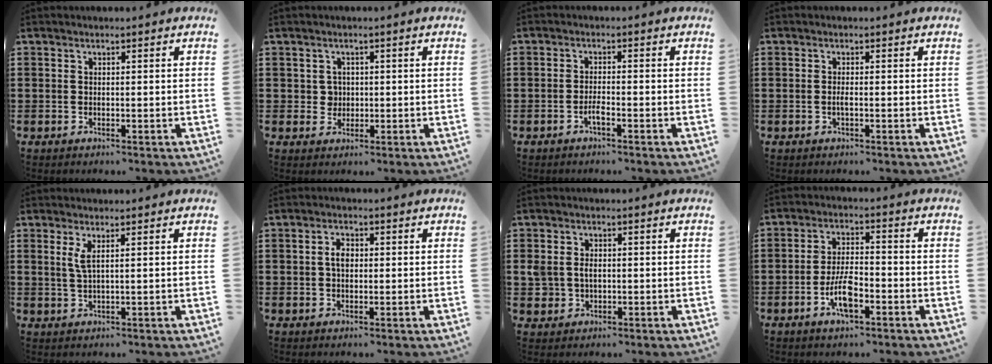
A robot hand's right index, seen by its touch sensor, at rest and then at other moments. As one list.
[{"total": 2.2, "force": [0.1, 2.0, 0.7], "torque": [-0.020, 0.010, 0.001]}, {"total": 2.0, "force": [-1.2, 0.3, 1.6], "torque": [-0.036, -0.003, -0.024]}, {"total": 1.0, "force": [-0.4, 0.1, 1.0], "torque": [-0.019, -0.004, -0.006]}, {"total": 2.2, "force": [0.8, 0.3, 2.0], "torque": [-0.044, 0.001, 0.013]}, {"total": 2.7, "force": [0.2, 1.5, 2.2], "torque": [-0.043, 0.008, 0.001]}, {"total": 2.9, "force": [0.0, 2.4, 1.7], "torque": [-0.054, 0.003, -0.007]}, {"total": 6.4, "force": [-2.7, 2.3, 5.4], "torque": [-0.115, 0.001, -0.053]}]